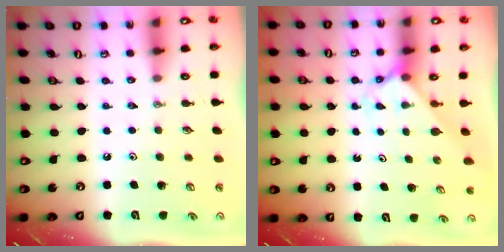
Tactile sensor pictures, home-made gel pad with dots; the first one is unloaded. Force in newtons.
{"total": 2.4, "press": 2.4, "slide": 0.2}